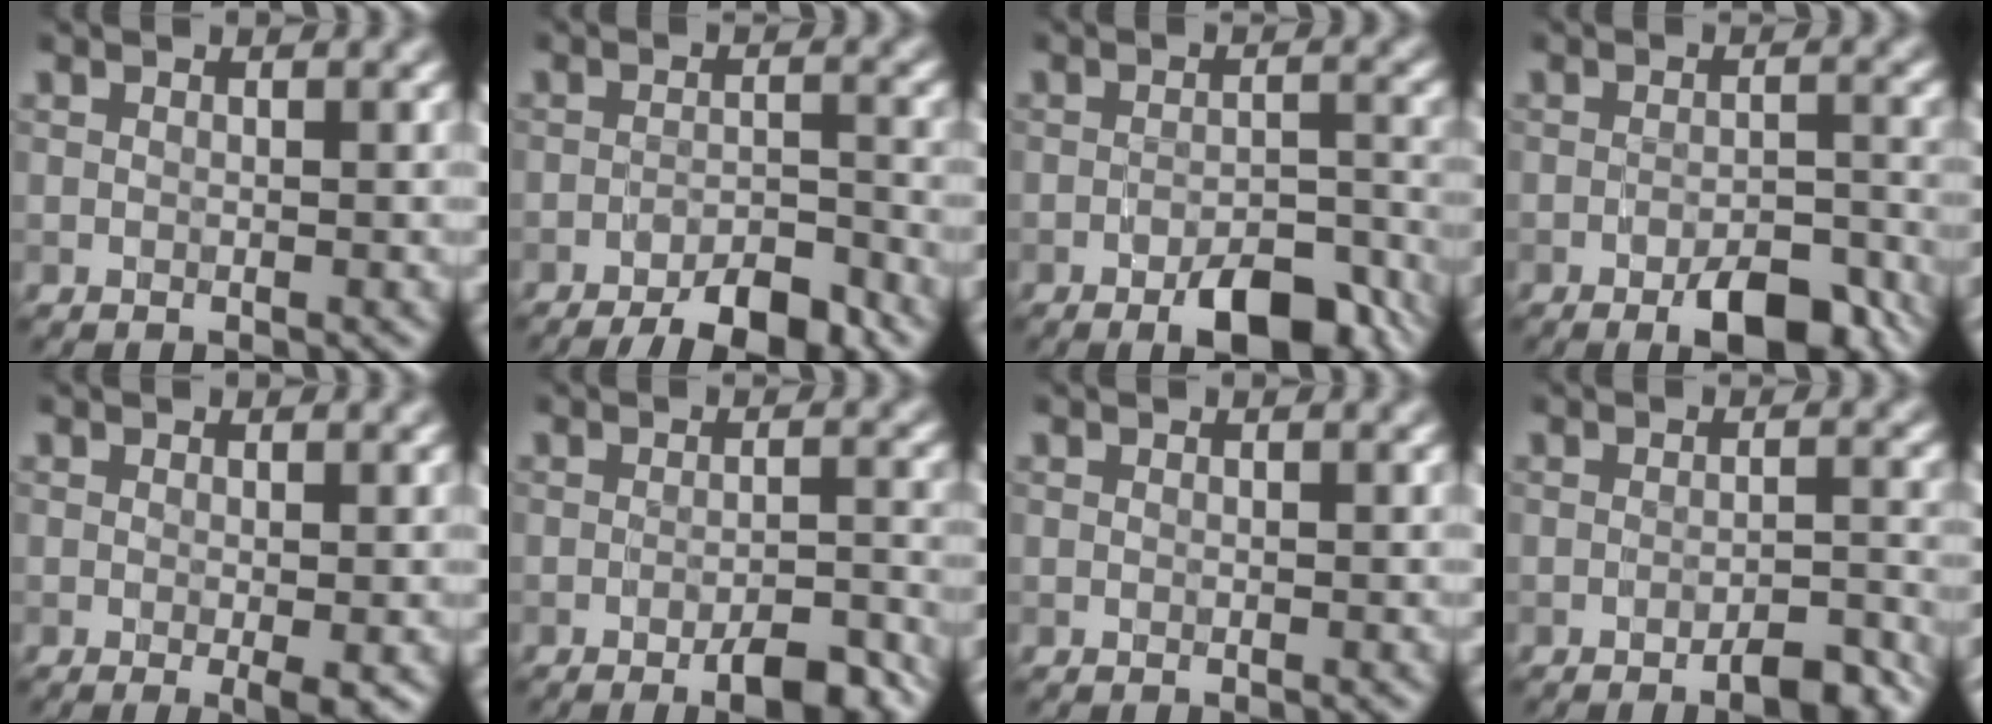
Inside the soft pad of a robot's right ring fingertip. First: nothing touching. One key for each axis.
{"total": 6.5, "fx": -4.8, "fy": 1.6, "fz": 4.1, "tx": -0.059, "ty": -0.003, "tz": -0.074}
{"total": 6.7, "fx": -4.2, "fy": 2.3, "fz": 4.7, "tx": -0.065, "ty": 0.000, "tz": -0.059}
{"total": 5.9, "fx": -3.6, "fy": 1.9, "fz": 4.2, "tx": -0.061, "ty": 0.001, "tz": -0.050}
{"total": 1.7, "fx": -0.4, "fy": 0.1, "fz": 1.6, "tx": -0.023, "ty": -0.010, "tz": -0.005}
{"total": 4.4, "fx": -2.6, "fy": 1.0, "fz": 3.4, "tx": -0.052, "ty": -0.001, "tz": -0.037}
{"total": 0.0}
{"total": 3.6, "fx": -2.4, "fy": 0.8, "fz": 2.6, "tx": -0.037, "ty": 0.002, "tz": -0.036}